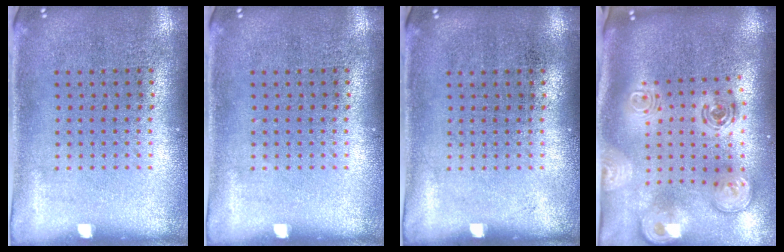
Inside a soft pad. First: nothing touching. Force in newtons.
{"total": 0.0}
{"total": 0.0}
{"total": 2.9, "press": 2.0, "slide": 2.1}